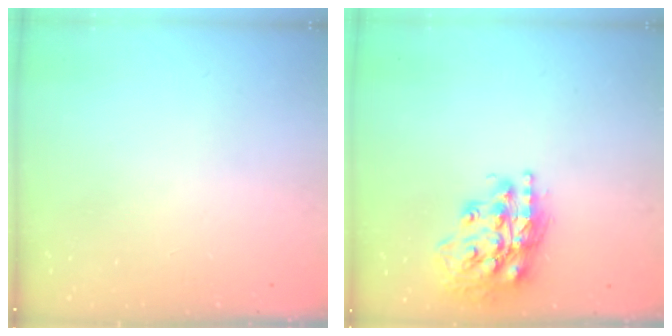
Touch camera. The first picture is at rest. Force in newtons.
{"total": 17.9, "press": 17.8, "slide": 1.9}